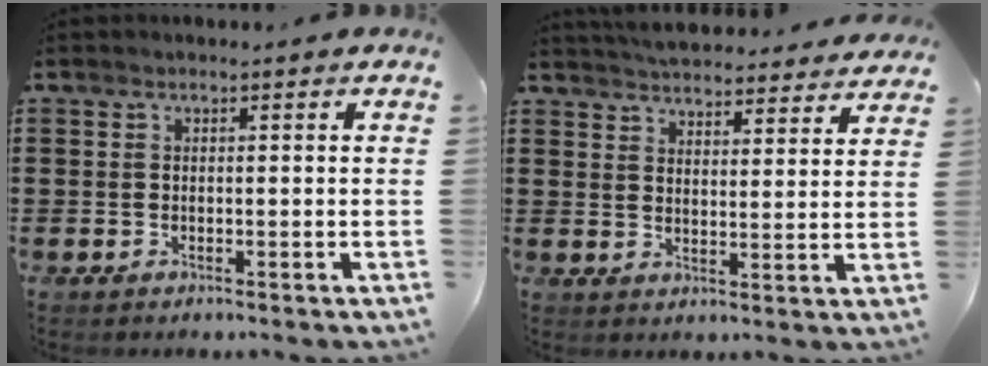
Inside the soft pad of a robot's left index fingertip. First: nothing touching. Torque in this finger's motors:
{"motor_torque": [2.14, 0.00, 0.63, 0.10]}